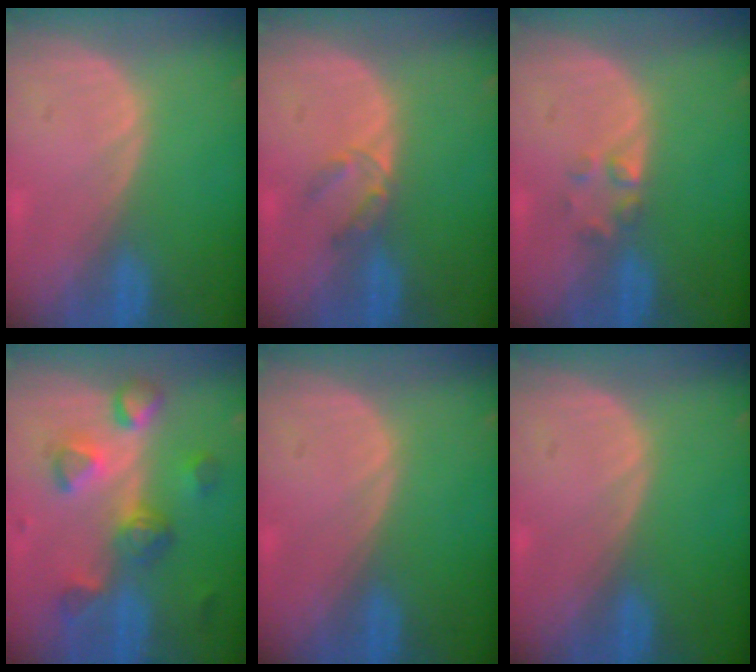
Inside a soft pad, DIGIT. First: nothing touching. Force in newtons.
{"total": 2.7, "press": 2.5, "slide": 1.0}
{"total": 2.0, "press": 2.0, "slide": 0.2}
{"total": 8.2, "press": 7.7, "slide": 2.7}
{"total": 0.0}
{"total": 0.0}